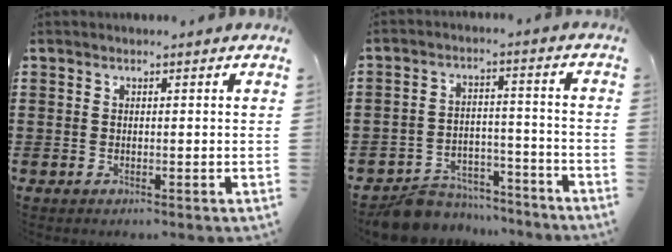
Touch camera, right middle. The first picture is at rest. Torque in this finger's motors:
{"motor_torque": [0.24, -0.10, 0.02, 0.01]}